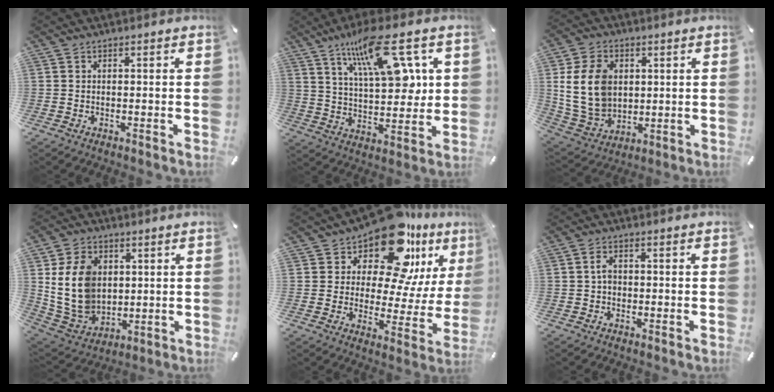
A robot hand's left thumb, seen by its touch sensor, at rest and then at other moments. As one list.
[{"total": 18.1, "force": [9.8, 7.4, 13.3], "torque": [-0.217, -0.033, 0.163]}, {"total": 14.0, "force": [2.8, 11.1, 8.1], "torque": [-0.187, -0.002, 0.051]}, {"total": 14.0, "force": [3.0, 11.5, 7.3], "torque": [-0.169, -0.012, 0.057]}, {"total": 17.1, "force": [13.2, 7.2, 8.0], "torque": [-0.130, -0.115, 0.226]}, {"total": 2.4, "force": [-0.1, 1.7, 1.6], "torque": [-0.031, 0.006, -0.005]}]